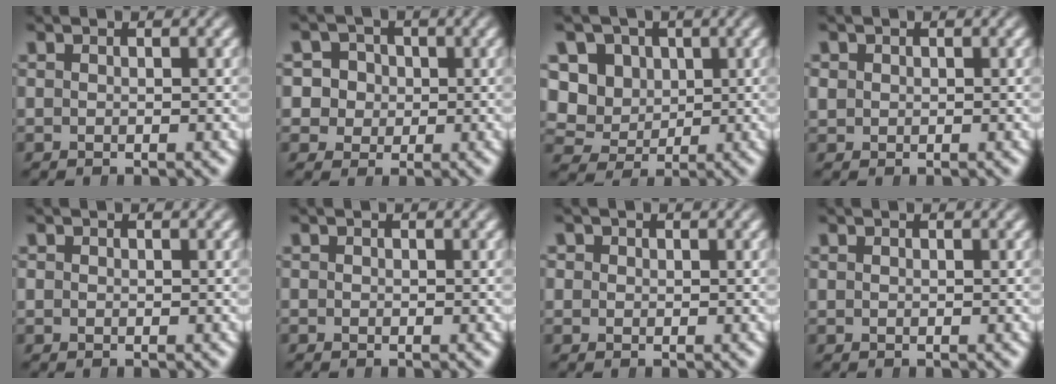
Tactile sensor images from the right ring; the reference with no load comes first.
{"total": 8.1, "force": [0.3, 7.5, 2.9], "torque": [-0.074, -0.019, 0.005]}
{"total": 12.5, "force": [1.3, 11.7, 4.4], "torque": [-0.133, -0.029, 0.015]}
{"total": 1.4, "force": [0.3, 1.4, 0.3], "torque": [-0.009, -0.003, 0.010]}
{"total": 1.0, "force": [-0.1, 0.9, 0.0], "torque": [-0.004, -0.003, -0.003]}
{"total": 0.7, "force": [-0.4, 0.6, 0.0], "torque": [-0.006, -0.005, -0.009]}
{"total": 1.3, "force": [0.2, 1.2, 0.2], "torque": [-0.005, -0.006, 0.005]}
{"total": 0.0}